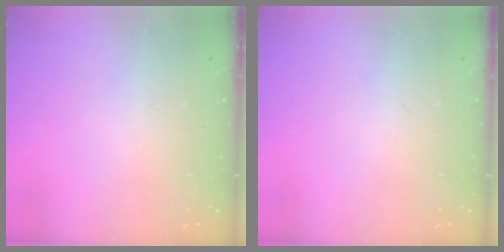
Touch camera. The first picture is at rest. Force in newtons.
{"total": 0.0}